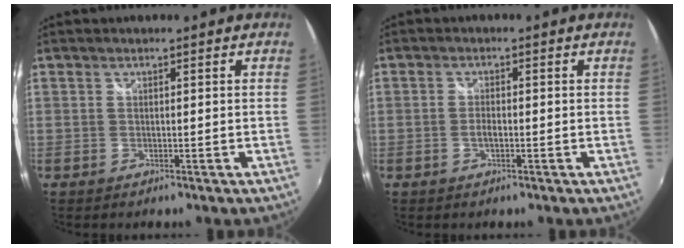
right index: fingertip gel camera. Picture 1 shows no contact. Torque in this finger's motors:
{"motor_torque": [0.00, 0.05, 0.12, 0.01]}